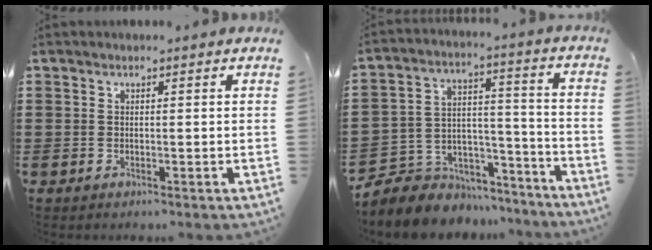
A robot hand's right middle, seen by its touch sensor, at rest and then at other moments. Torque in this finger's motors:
{"motor_torque": [0.43, -0.06, 0.20, 0.08]}